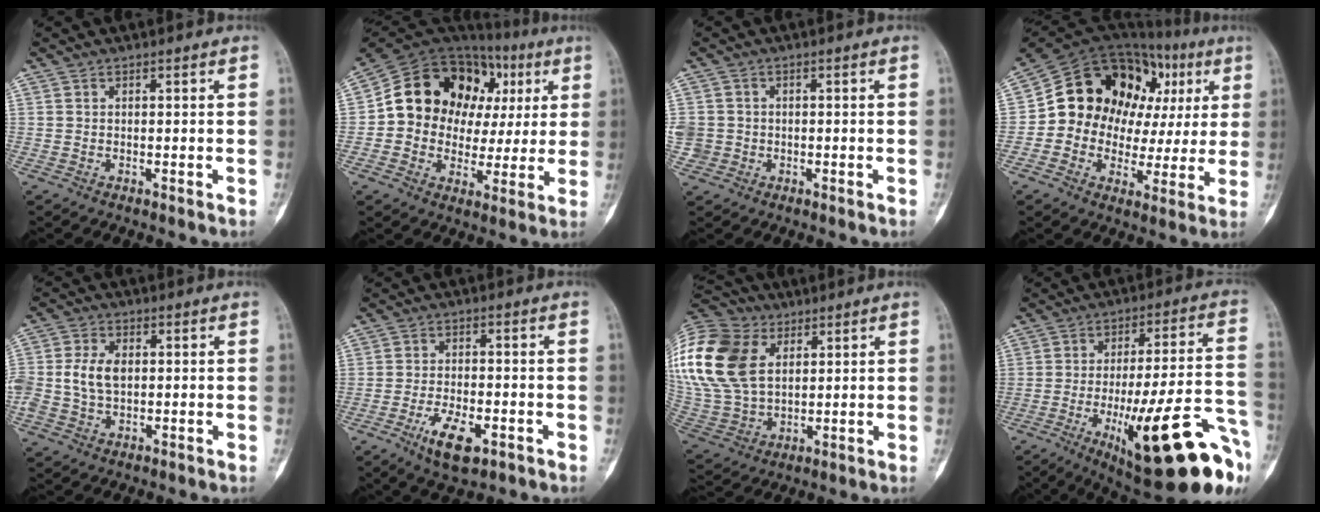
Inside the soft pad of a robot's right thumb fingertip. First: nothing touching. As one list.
[{"total": 21.2, "force": [4.1, 16.6, 12.6], "torque": [-0.150, 0.045, 0.072]}, {"total": 3.9, "force": [-0.7, 3.7, 0.8], "torque": [-0.009, 0.011, -0.014]}, {"total": 22.9, "force": [5.2, 16.6, 14.9], "torque": [-0.161, 0.050, 0.085]}, {"total": 6.5, "force": [0.2, 4.4, 4.8], "torque": [-0.102, 0.010, 0.004]}, {"total": 8.0, "force": [-3.8, 3.5, 6.1], "torque": [-0.105, 0.012, -0.060]}, {"total": 26.0, "force": [8.6, 18.1, 16.7], "torque": [-0.394, 0.022, 0.170]}, {"total": 26.6, "force": [-11.4, 6.5, 23.2], "torque": [-0.281, 0.047, -0.154]}]